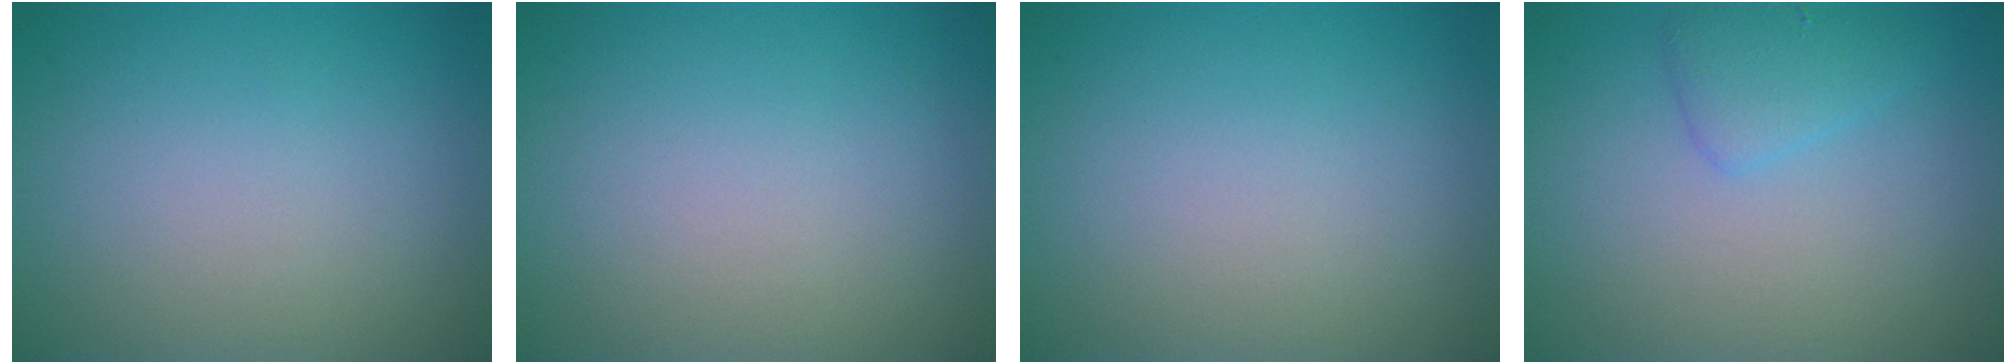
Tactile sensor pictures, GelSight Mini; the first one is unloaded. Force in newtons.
{"total": 0.0}
{"total": 0.0}
{"total": 1.8, "press": 1.8, "slide": 0.2}